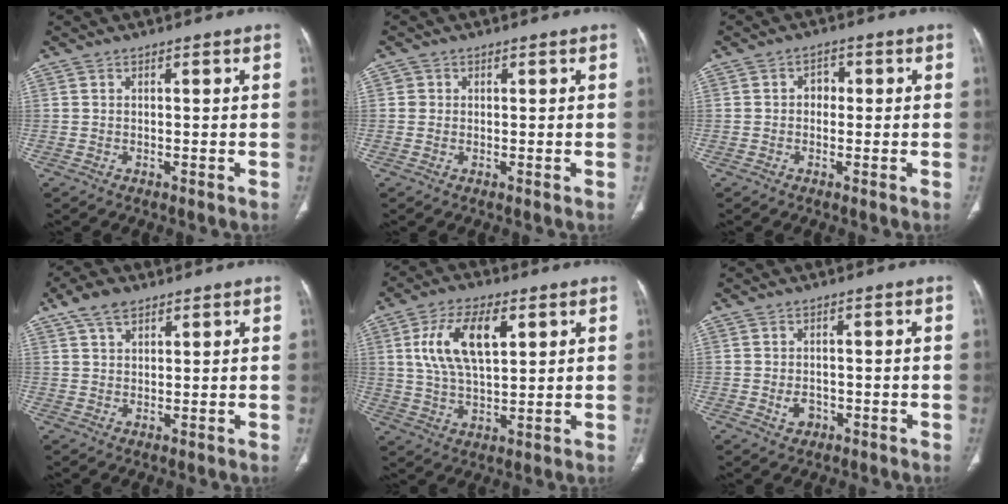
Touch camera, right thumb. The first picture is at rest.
{"total": 1.0, "force": [0.1, 1.0, 0.1], "torque": [0.007, 0.003, 0.001]}
{"total": 2.5, "force": [-0.1, 2.1, 1.4], "torque": [-0.004, 0.011, -0.008]}
{"total": 5.5, "force": [3.5, 2.9, 3.0], "torque": [-0.050, -0.004, 0.068]}
{"total": 13.1, "force": [4.2, 6.3, 10.6], "torque": [-0.196, -0.005, 0.081]}
{"total": 2.5, "force": [-0.7, 2.0, 1.3], "torque": [-0.015, 0.004, -0.005]}